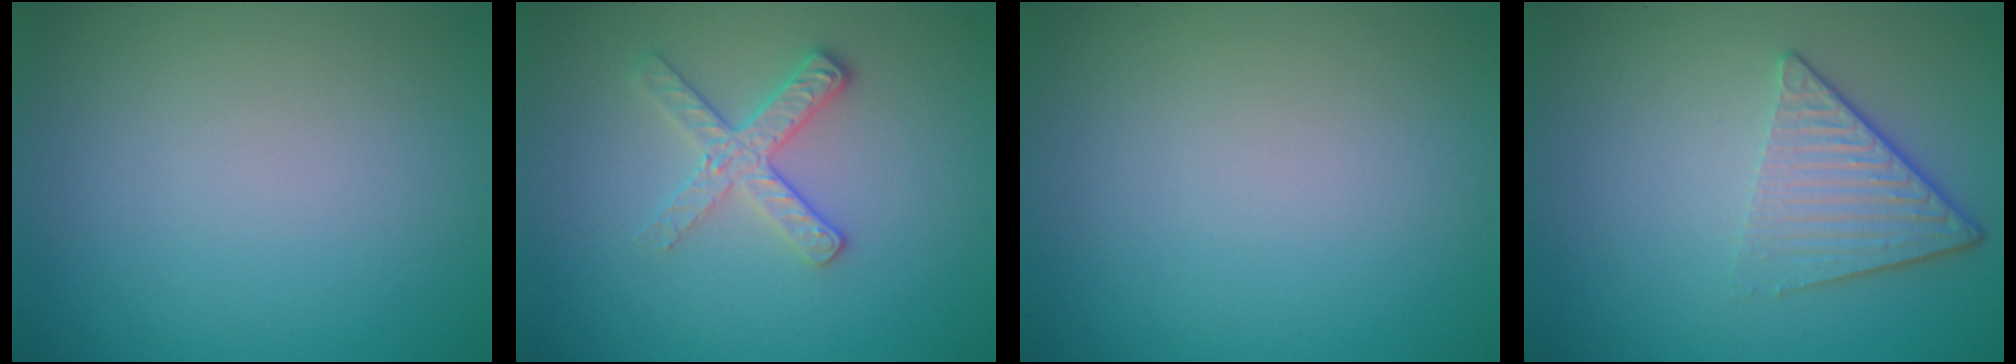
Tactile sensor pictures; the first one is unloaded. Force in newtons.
{"total": 2.7, "press": 2.5, "slide": 1.1}
{"total": 0.0}
{"total": 4.3, "press": 3.1, "slide": 3.0}